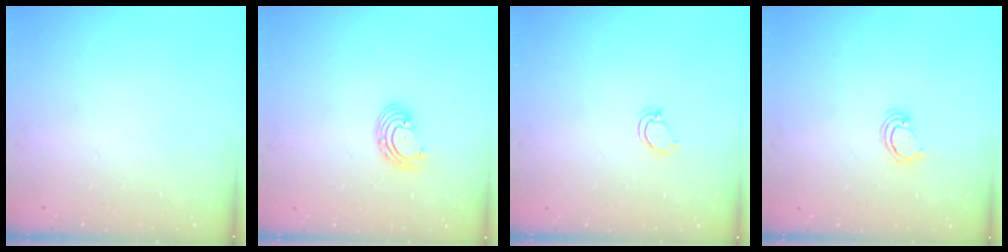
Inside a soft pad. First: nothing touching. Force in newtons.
{"total": 3.5, "press": 3.5, "slide": 0.2}
{"total": 3.2, "press": 3.2, "slide": 0.2}
{"total": 2.6, "press": 2.5, "slide": 0.3}